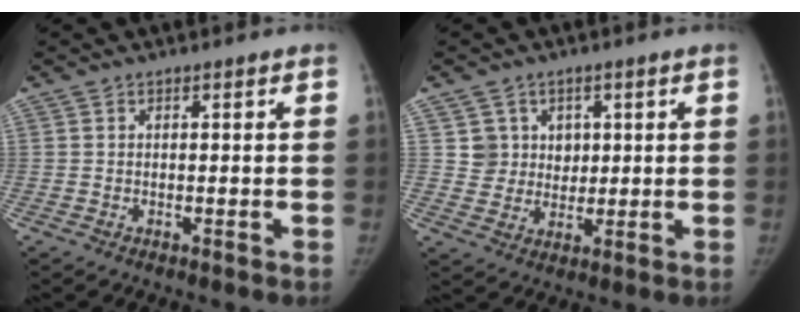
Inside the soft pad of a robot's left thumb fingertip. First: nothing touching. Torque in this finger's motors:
{"motor_torque": [0.06, -0.07, -0.10, 0.46, 0.00]}